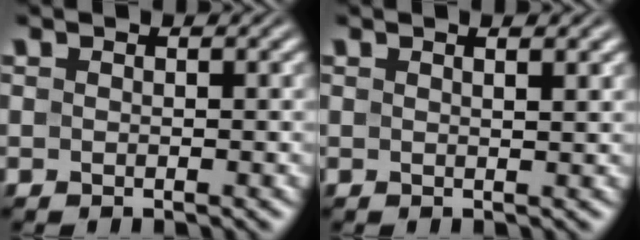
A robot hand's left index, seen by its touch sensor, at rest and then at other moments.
{"total": 1.7, "force": [1.1, 0.5, 1.3], "torque": [-0.012, 0.003, 0.009]}